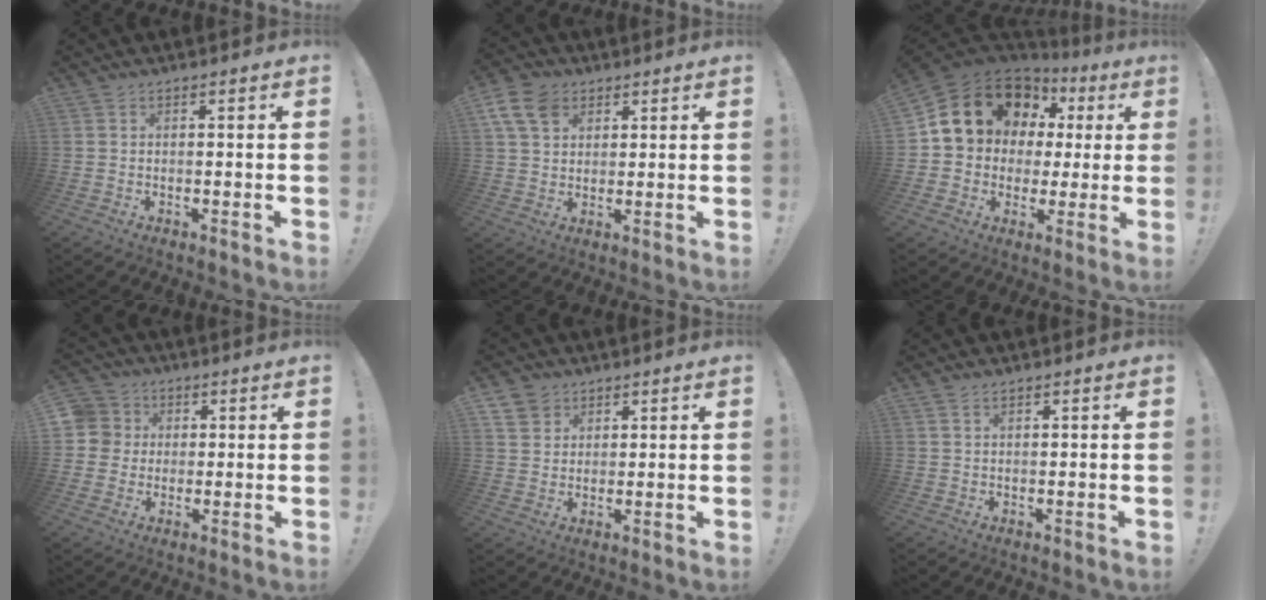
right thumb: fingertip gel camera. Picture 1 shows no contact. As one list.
[{"total": 10.0, "force": [5.0, 7.1, 5.0], "torque": [-0.095, -0.014, 0.099]}, {"total": 16.1, "force": [6.4, 13.0, 7.2], "torque": [-0.108, -0.031, 0.142]}, {"total": 7.4, "force": [0.8, 7.2, 1.5], "torque": [-0.024, 0.004, 0.018]}, {"total": 5.5, "force": [3.5, 4.2, 0.9], "torque": [-0.020, -0.019, 0.070]}, {"total": 1.1, "force": [0.8, 0.5, 0.5], "torque": [-0.009, -0.001, 0.016]}]